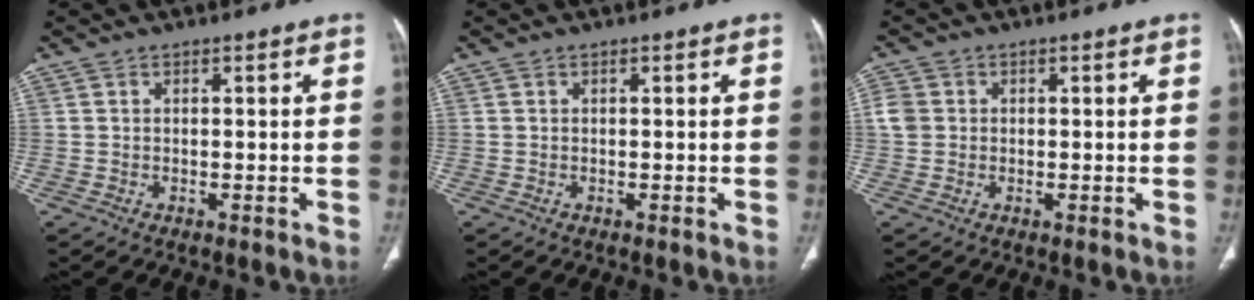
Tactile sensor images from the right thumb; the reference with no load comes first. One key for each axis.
{"total": 0.0}
{"total": 3.3, "fx": 0.0, "fy": 3.0, "fz": 1.3, "tx": -0.020, "ty": 0.009, "tz": -0.002}